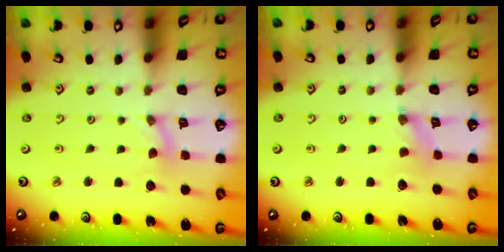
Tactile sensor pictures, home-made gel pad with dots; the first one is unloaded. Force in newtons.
{"total": 0.0}